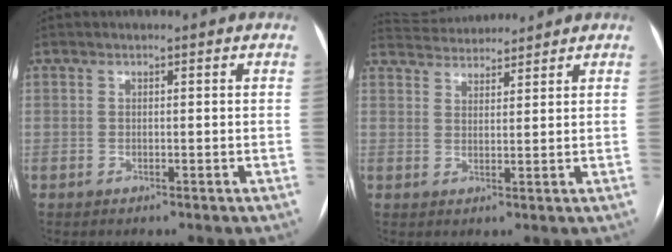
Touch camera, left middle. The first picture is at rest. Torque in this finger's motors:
{"motor_torque": [0.07, -0.45, -0.20, -0.05]}